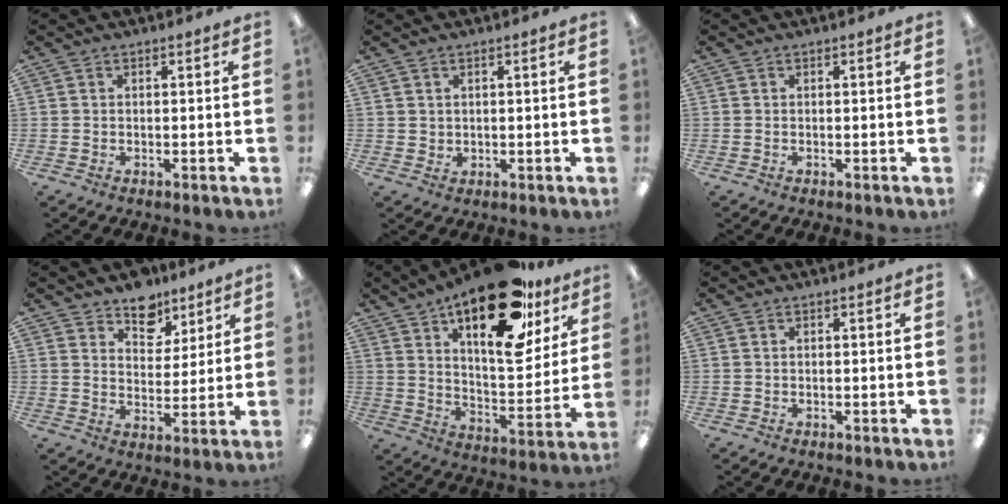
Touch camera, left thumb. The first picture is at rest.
{"total": 1.7, "force": [1.2, 1.3, 0.2], "torque": [-0.005, 0.001, 0.022]}
{"total": 0.0}
{"total": 9.1, "force": [7.2, 5.3, 1.6], "torque": [-0.017, -0.049, 0.132]}
{"total": 25.0, "force": [16.1, 10.1, 16.2], "torque": [-0.233, -0.095, 0.269]}
{"total": 0.0}